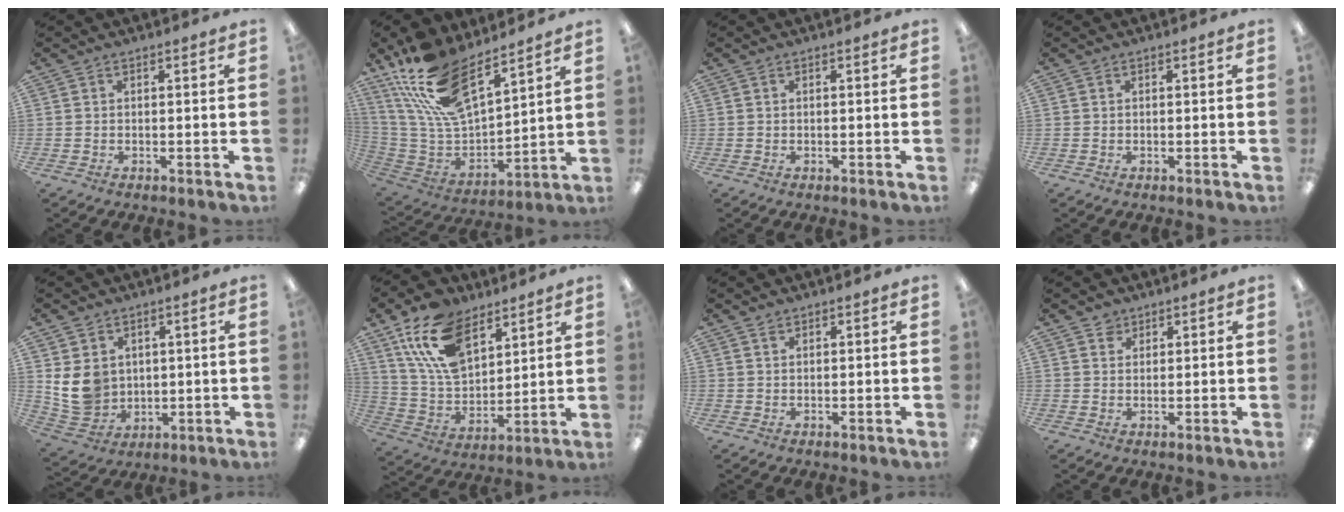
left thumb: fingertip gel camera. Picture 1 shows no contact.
{"total": 21.1, "force": [14.3, 9.3, 12.4], "torque": [-0.252, -0.085, 0.263]}
{"total": 0.0}
{"total": 0.0}
{"total": 9.0, "force": [2.1, 7.9, 3.6], "torque": [-0.081, -0.006, 0.047]}
{"total": 17.7, "force": [10.3, 10.0, 10.3], "torque": [-0.220, -0.032, 0.193]}
{"total": 1.0, "force": [0.8, 0.5, 0.3], "torque": [-0.009, 0.000, 0.014]}
{"total": 2.4, "force": [1.7, 1.6, 0.1], "torque": [0.002, -0.004, 0.032]}